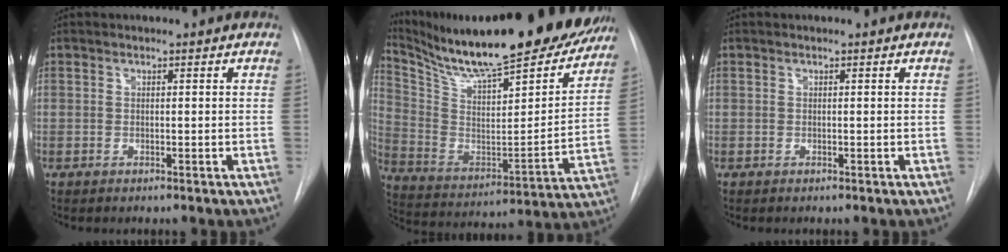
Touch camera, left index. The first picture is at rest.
{"total": 28.3, "force": [24.5, 4.7, 13.5], "torque": [-0.235, -0.052, 0.359]}
{"total": 0.0}